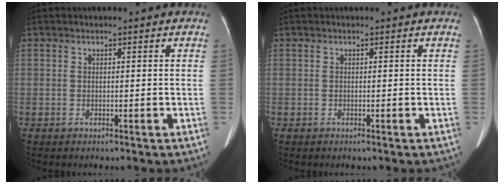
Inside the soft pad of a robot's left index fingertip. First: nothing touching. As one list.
[{"total": 0.0}]